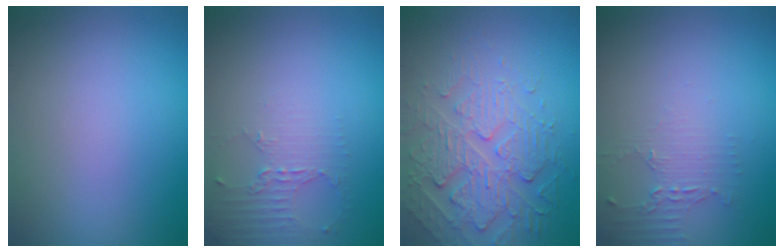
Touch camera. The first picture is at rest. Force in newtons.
{"total": 2.3, "press": 1.6, "slide": 1.6}
{"total": 5.1, "press": 4.3, "slide": 2.8}
{"total": 2.2, "press": 1.5, "slide": 1.5}